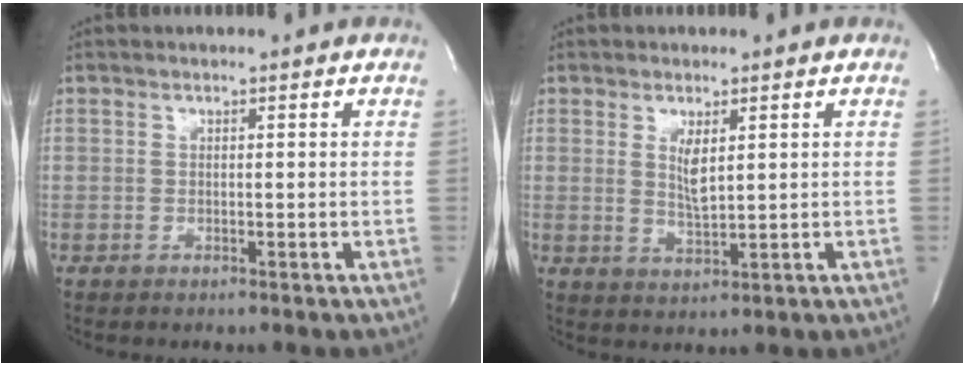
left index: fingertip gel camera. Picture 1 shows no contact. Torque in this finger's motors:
{"motor_torque": [0.21, -0.12, 0.04, 0.02]}